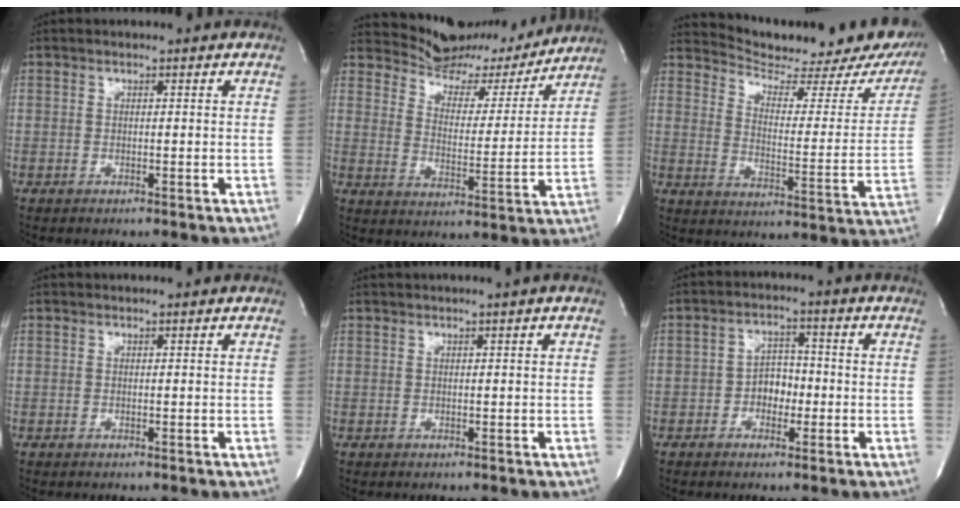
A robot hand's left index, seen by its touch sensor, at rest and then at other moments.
{"total": 13.9, "force": [13.2, 3.9, 1.4], "torque": [-0.011, -0.022, 0.182]}
{"total": 21.8, "force": [20.0, 4.0, 7.8], "torque": [-0.102, -0.067, 0.248]}
{"total": 0.9, "force": [0.9, 0.1, 0.1], "torque": [-0.007, 0.010, 0.013]}
{"total": 1.0, "force": [0.7, -0.5, 0.5], "torque": [-0.011, -0.002, 0.020]}
{"total": 3.8, "force": [-1.3, 2.6, 2.4], "torque": [-0.033, 0.005, -0.027]}